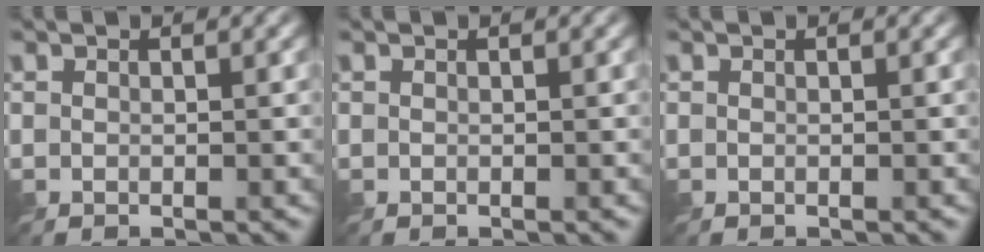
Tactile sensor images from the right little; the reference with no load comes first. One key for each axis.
{"total": 0.0}
{"total": 0.0}